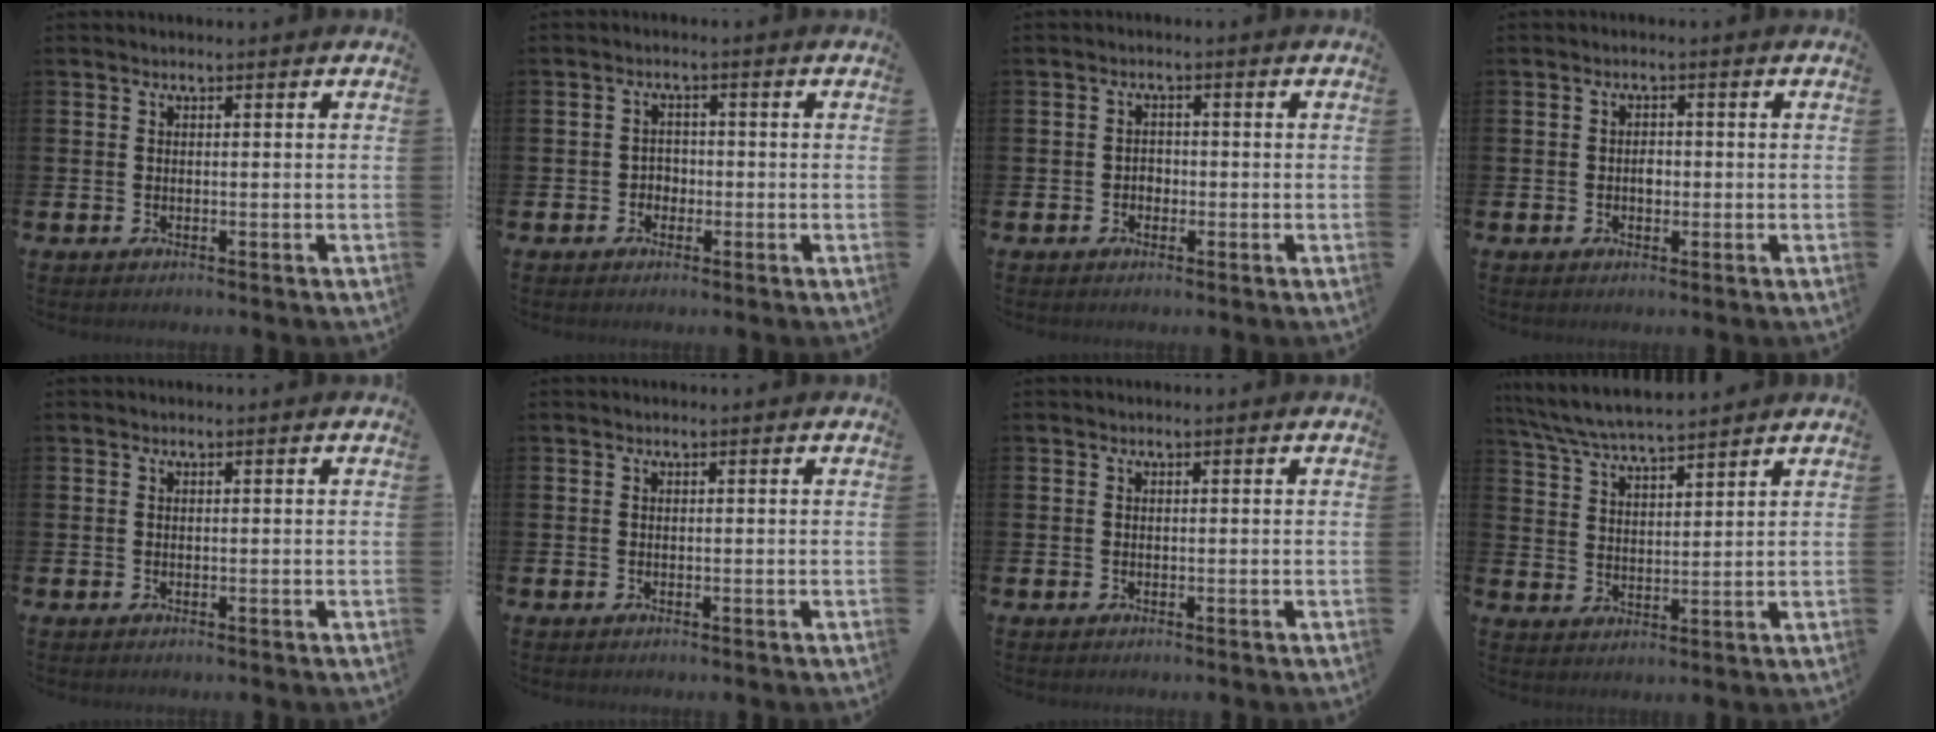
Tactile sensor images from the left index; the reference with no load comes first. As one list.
[{"total": 2.1, "force": [-0.9, 1.8, 0.5], "torque": [-0.012, 0.004, -0.022]}, {"total": 1.6, "force": [-0.5, 1.4, 0.5], "torque": [-0.002, -0.001, -0.015]}, {"total": 1.6, "force": [-0.1, 1.2, 1.1], "torque": [-0.009, 0.003, -0.007]}, {"total": 0.0}, {"total": 0.0}, {"total": 0.0}, {"total": 6.2, "force": [6.0, 0.5, 1.6], "torque": [-0.057, -0.027, 0.108]}]